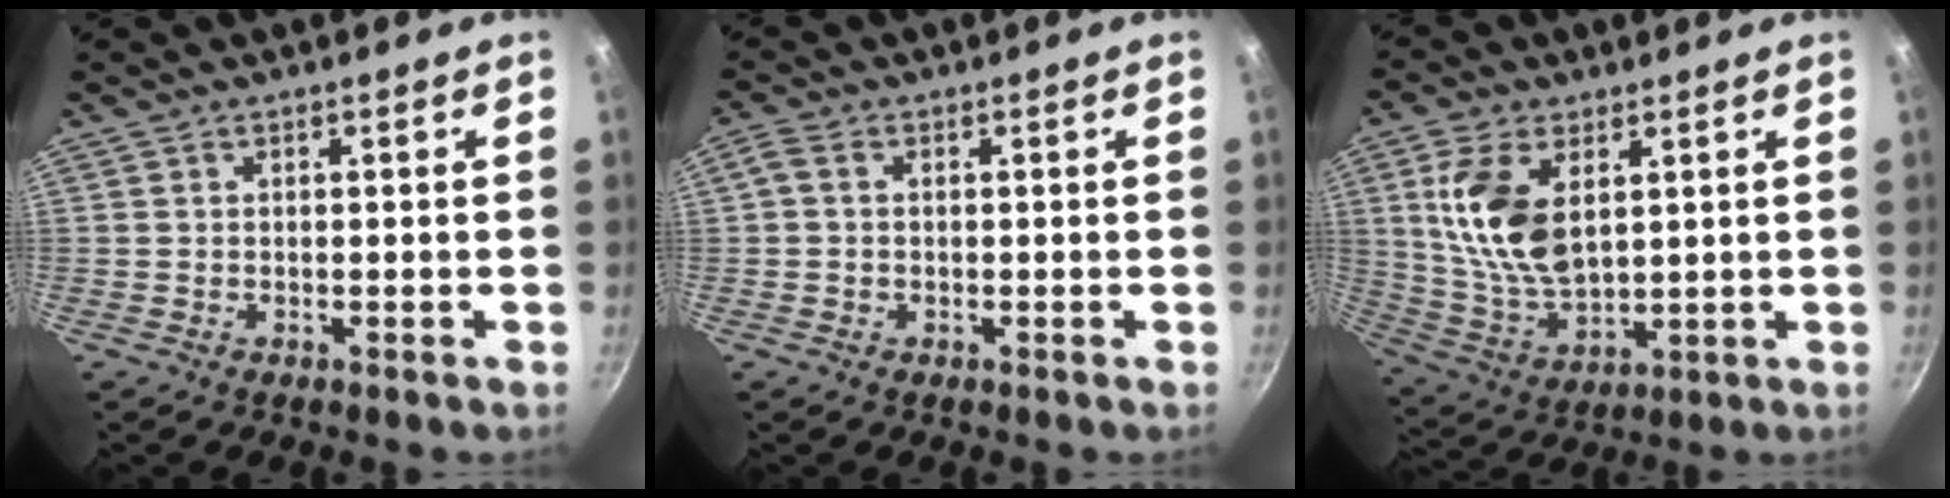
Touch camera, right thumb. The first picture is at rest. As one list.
[{"total": 2.6, "force": [0.2, 1.9, 1.7], "torque": [-0.040, 0.008, -0.001]}, {"total": 13.9, "force": [3.9, 7.8, 10.9], "torque": [-0.203, -0.024, 0.086]}]